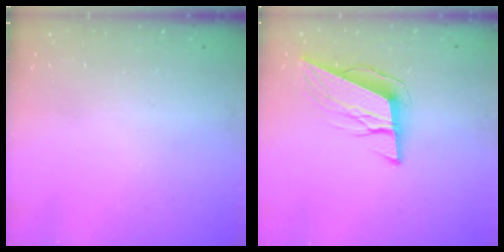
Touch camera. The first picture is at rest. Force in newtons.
{"total": 10.7, "press": 10.2, "slide": 3.3}